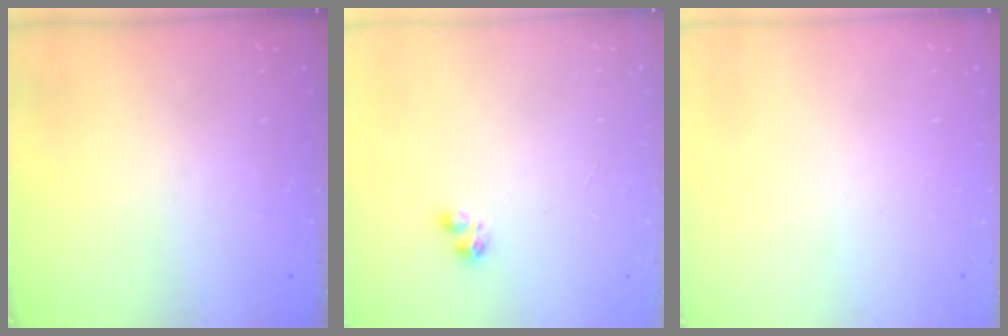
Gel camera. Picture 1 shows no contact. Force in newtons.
{"total": 2.8, "press": 2.8, "slide": 0.5}
{"total": 0.0}